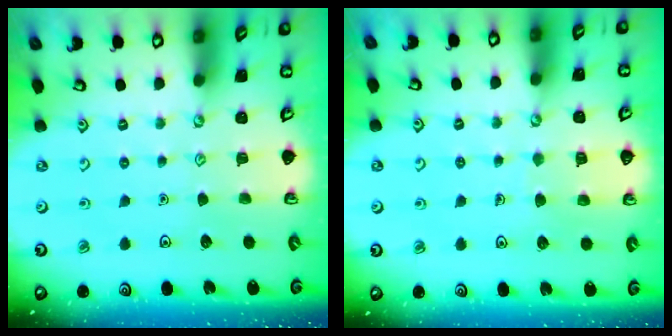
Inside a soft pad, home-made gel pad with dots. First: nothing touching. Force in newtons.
{"total": 4.8, "press": 4.8, "slide": 0.4}